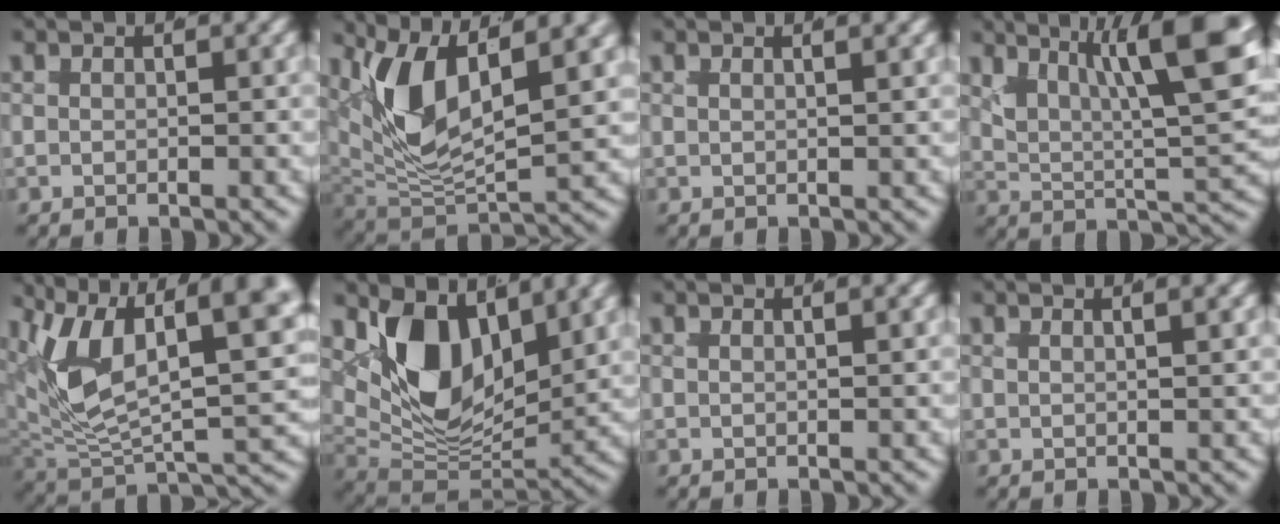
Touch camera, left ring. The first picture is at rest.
{"total": 7.7, "force": [1.6, 3.9, 6.4], "torque": [-0.137, -0.003, 0.020]}
{"total": 1.1, "force": [0.7, 0.1, 0.8], "torque": [-0.011, 0.002, 0.009]}
{"total": 13.6, "force": [4.2, 7.7, 10.4], "torque": [-0.142, 0.004, 0.051]}
{"total": 11.9, "force": [1.1, 6.5, 9.9], "torque": [-0.168, -0.019, 0.014]}
{"total": 9.9, "force": [2.2, 6.4, 7.3], "torque": [-0.146, -0.021, 0.034]}
{"total": 0.7, "force": [0.4, 0.0, 0.5], "torque": [-0.008, 0.000, 0.006]}
{"total": 1.5, "force": [1.0, 0.3, 1.1], "torque": [-0.013, 0.004, 0.013]}